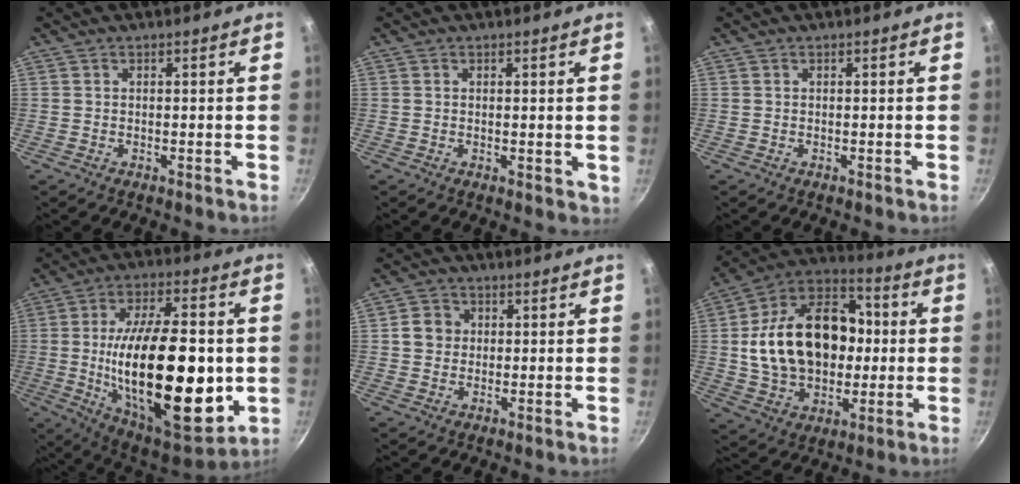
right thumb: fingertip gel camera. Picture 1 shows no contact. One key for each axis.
{"total": 1.8, "fx": 0.4, "fy": 0.9, "fz": 1.5, "tx": -0.017, "ty": -0.004, "tz": 0.004}
{"total": 0.0}
{"total": 31.4, "fx": -2.5, "fy": 14.0, "fz": 28.0, "tx": -0.445, "ty": -0.003, "tz": -0.031}
{"total": 4.3, "fx": 0.3, "fy": 3.9, "fz": 1.6, "tx": -0.007, "ty": 0.008, "tz": -0.003}
{"total": 25.0, "fx": 0.8, "fy": 17.8, "fz": 17.6, "tx": -0.274, "ty": 0.039, "tz": 0.013}